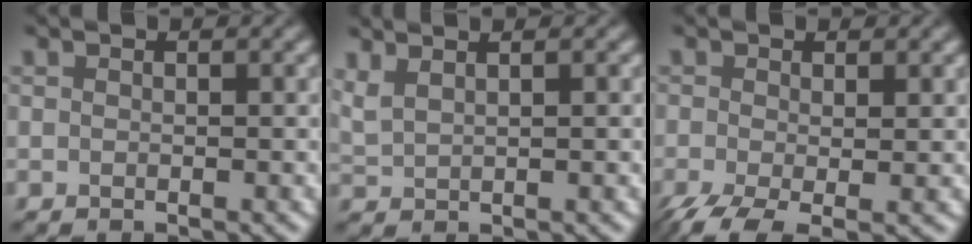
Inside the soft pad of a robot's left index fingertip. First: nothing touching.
{"total": 2.5, "force": [1.8, 0.7, 1.6], "torque": [-0.034, 0.014, 0.030]}
{"total": 3.5, "force": [-1.4, 1.2, 2.9], "torque": [-0.063, -0.012, -0.032]}